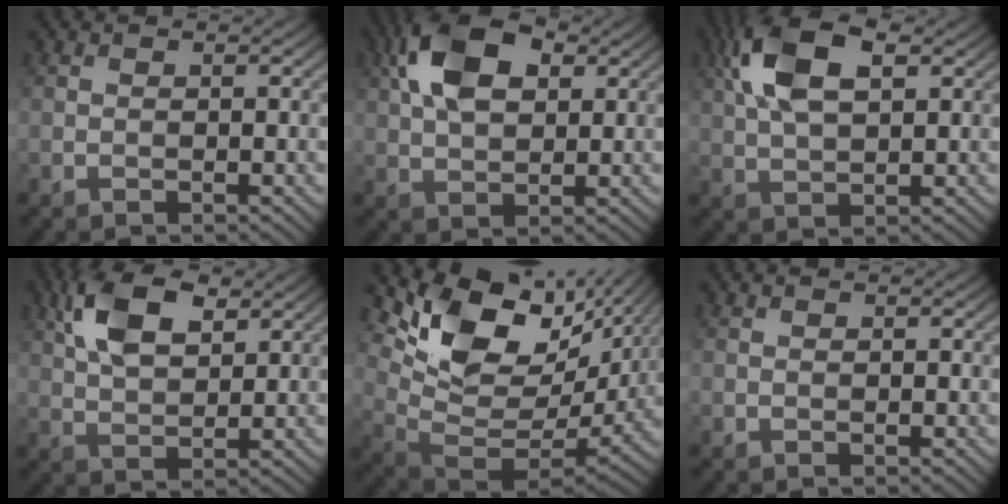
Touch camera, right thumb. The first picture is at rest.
{"total": 9.8, "force": [3.4, 5.5, 7.4], "torque": [-0.160, 0.019, 0.058]}
{"total": 10.1, "force": [3.7, 4.8, 8.1], "torque": [-0.186, 0.019, 0.066]}
{"total": 8.5, "force": [3.8, 4.2, 6.3], "torque": [-0.140, 0.011, 0.074]}
{"total": 15.3, "force": [6.3, 8.6, 11.0], "torque": [-0.211, -0.006, 0.130]}
{"total": 0.0}